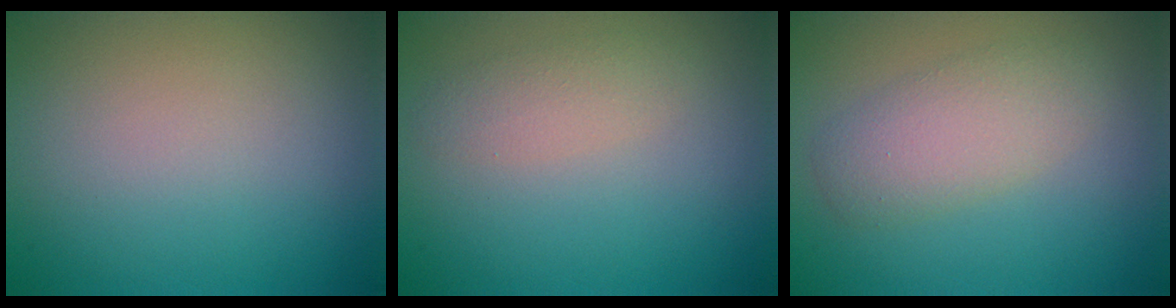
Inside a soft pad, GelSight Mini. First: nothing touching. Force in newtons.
{"total": 1.7, "press": 1.7, "slide": 0.0}
{"total": 3.4, "press": 3.4, "slide": 0.1}